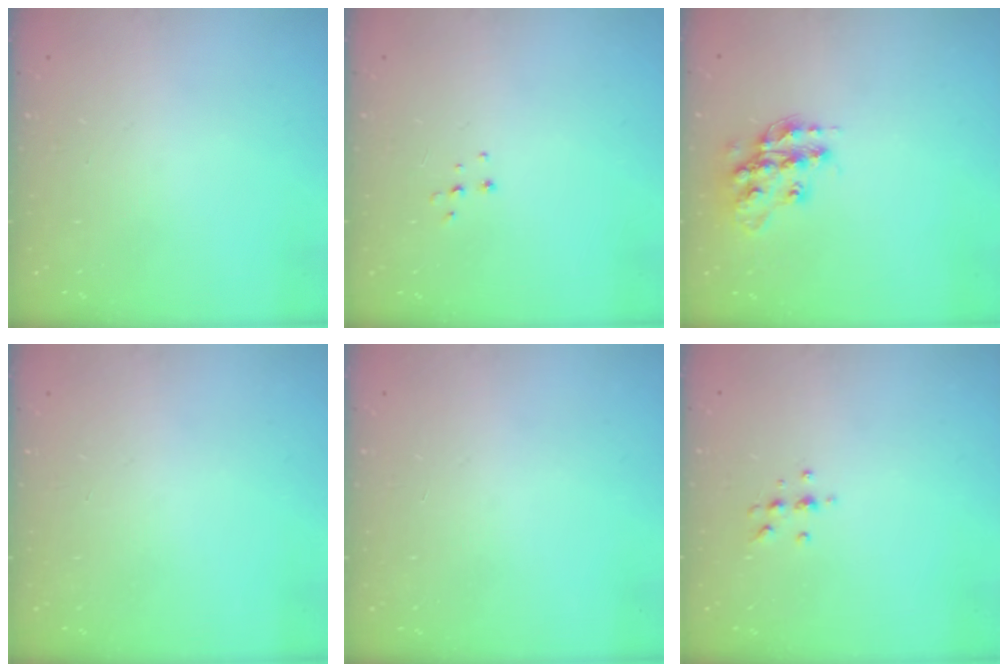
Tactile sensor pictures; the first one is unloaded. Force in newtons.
{"total": 3.8, "press": 3.8, "slide": 0.3}
{"total": 14.9, "press": 14.9, "slide": 0.9}
{"total": 0.0}
{"total": 0.0}
{"total": 4.0, "press": 3.8, "slide": 1.2}